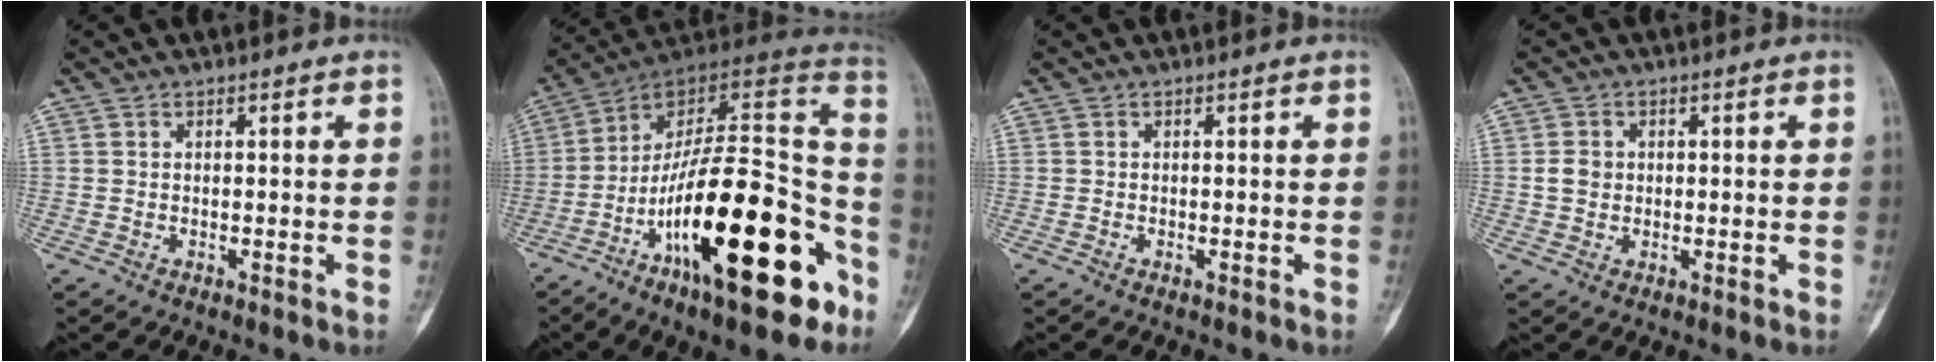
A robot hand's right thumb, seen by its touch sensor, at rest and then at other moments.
{"total": 29.3, "force": [-12.4, 10.4, 24.5], "torque": [-0.342, 0.069, -0.195]}
{"total": 0.0}
{"total": 2.6, "force": [0.0, 2.2, 1.3], "torque": [-0.019, 0.007, -0.002]}